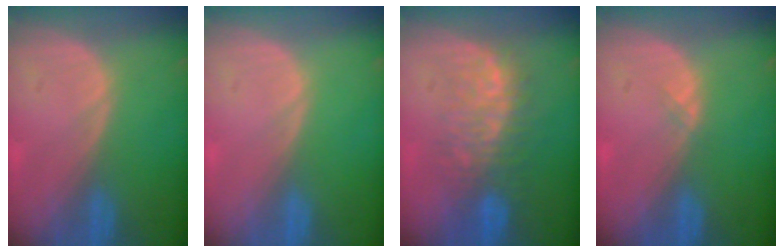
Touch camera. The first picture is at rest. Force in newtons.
{"total": 0.0}
{"total": 7.8, "press": 7.6, "slide": 1.7}
{"total": 0.8, "press": 0.5, "slide": 0.6}